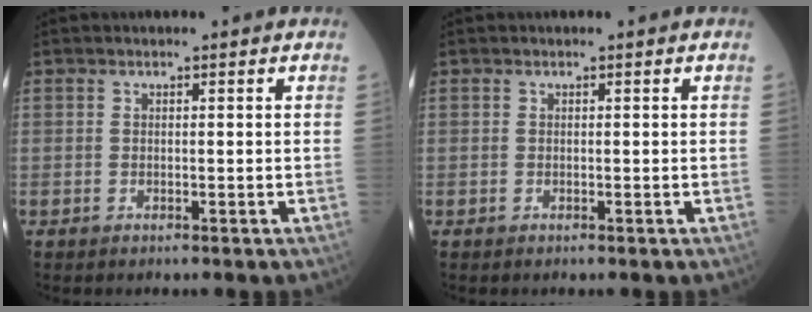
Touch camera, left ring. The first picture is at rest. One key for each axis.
{"total": 0.0}